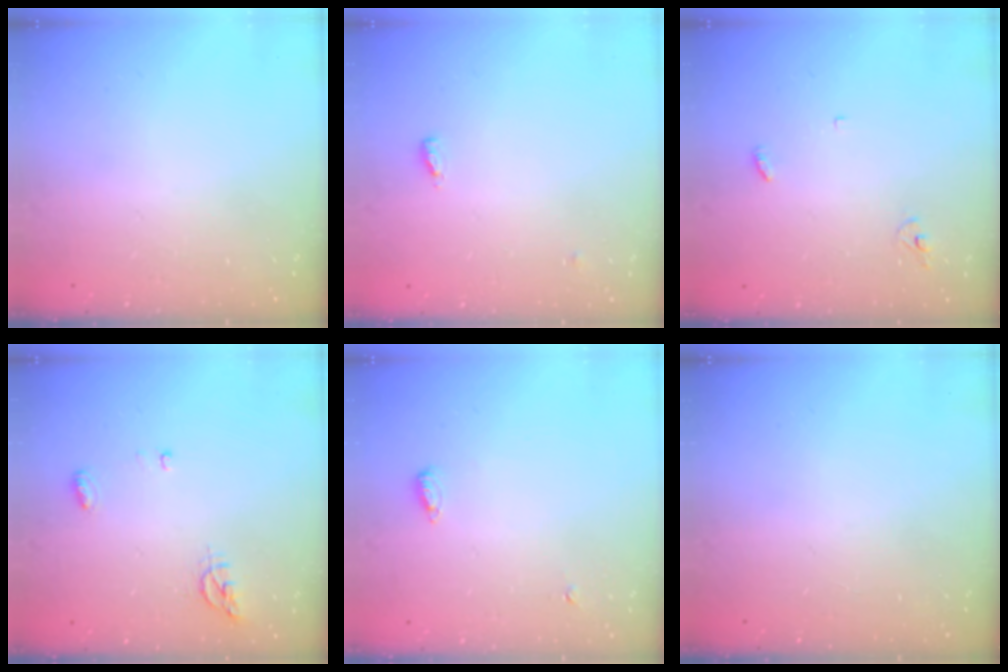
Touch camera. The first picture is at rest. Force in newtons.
{"total": 3.4, "press": 3.2, "slide": 1.2}
{"total": 3.2, "press": 3.2, "slide": 0.2}
{"total": 4.9, "press": 4.9, "slide": 0.6}
{"total": 8.9, "press": 6.0, "slide": 6.5}
{"total": 0.0}